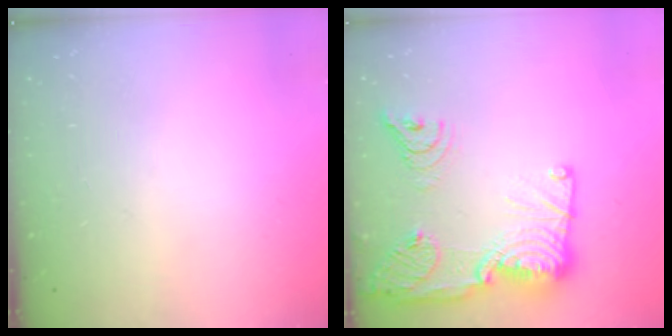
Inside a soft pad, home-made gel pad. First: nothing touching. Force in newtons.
{"total": 27.4, "press": 26.4, "slide": 7.2}